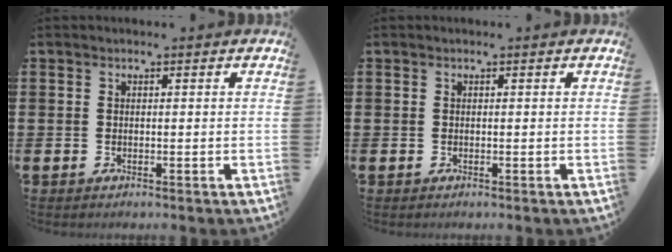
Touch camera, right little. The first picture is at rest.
{"total": 0.0}